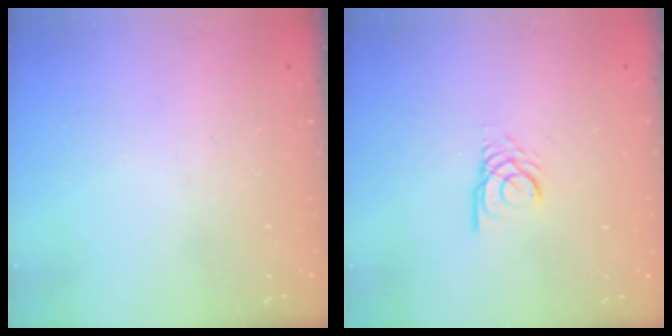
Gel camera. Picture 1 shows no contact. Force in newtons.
{"total": 3.0, "press": 2.9, "slide": 0.3}